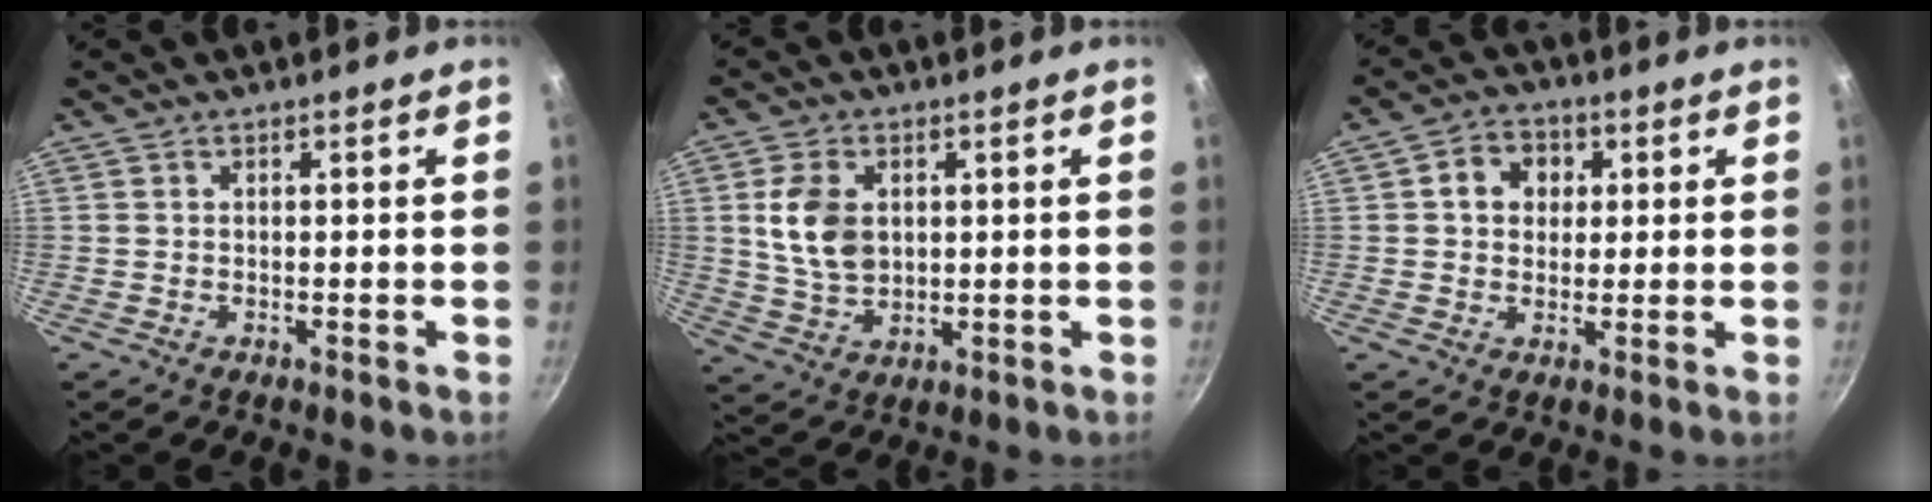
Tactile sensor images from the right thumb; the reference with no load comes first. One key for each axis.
{"total": 9.2, "fx": 1.7, "fy": 6.4, "fz": 6.5, "tx": -0.111, "ty": -0.012, "tz": 0.037}
{"total": 6.3, "fx": 1.6, "fy": 5.2, "fz": 3.1, "tx": -0.026, "ty": 0.004, "tz": 0.017}